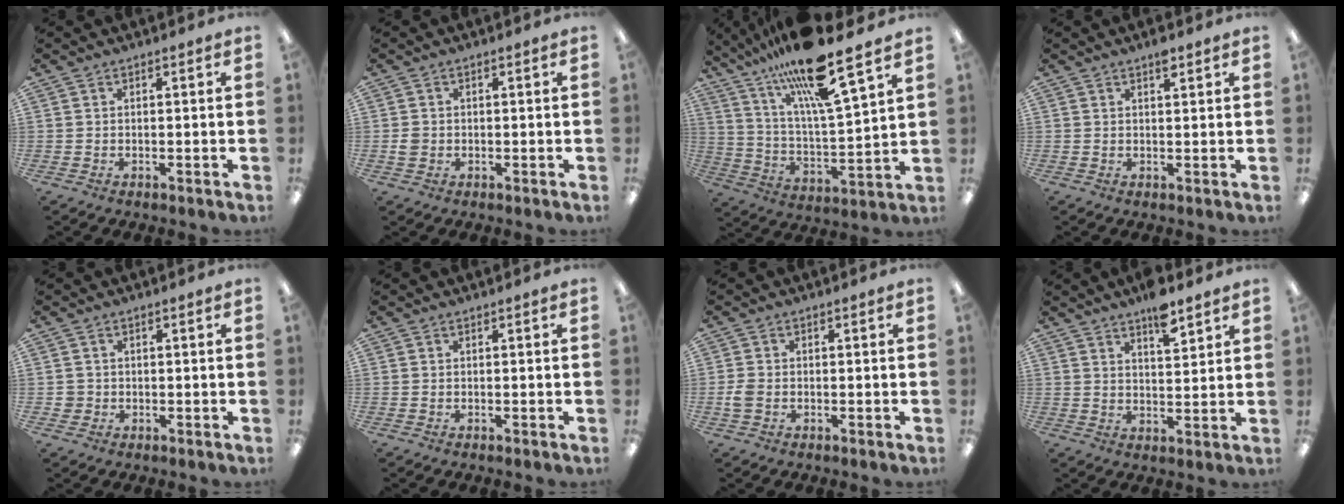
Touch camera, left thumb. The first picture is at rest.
{"total": 1.9, "force": [-0.2, 1.7, 0.8], "torque": [-0.006, 0.001, -0.007]}
{"total": 19.9, "force": [15.6, 2.8, 12.0], "torque": [-0.221, -0.093, 0.256]}
{"total": 2.4, "force": [1.8, 0.6, 1.6], "torque": [-0.020, -0.006, 0.028]}
{"total": 1.9, "force": [-0.2, 1.9, 0.4], "torque": [-0.008, 0.004, -0.006]}
{"total": 0.0}
{"total": 2.8, "force": [-0.6, 2.0, 1.8], "torque": [-0.039, 0.004, -0.013]}
{"total": 7.7, "force": [6.0, 2.5, 4.3], "torque": [-0.058, -0.036, 0.100]}